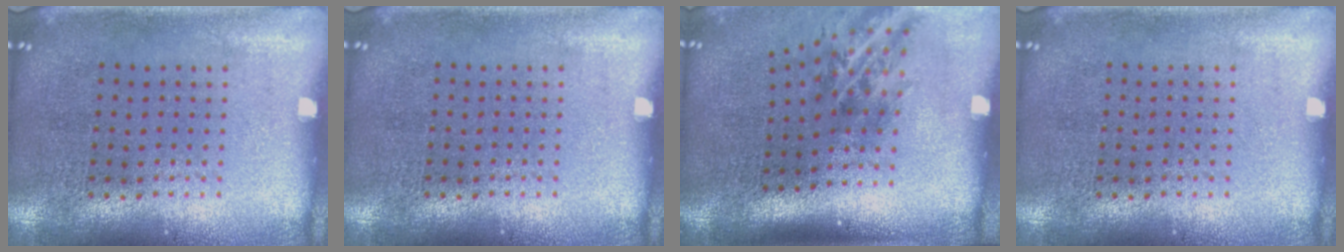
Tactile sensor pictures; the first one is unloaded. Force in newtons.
{"total": 0.0}
{"total": 1.8, "press": 1.2, "slide": 1.4}
{"total": 0.0}